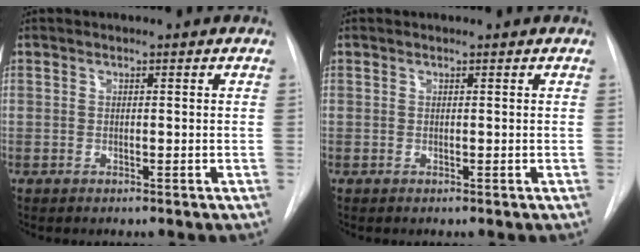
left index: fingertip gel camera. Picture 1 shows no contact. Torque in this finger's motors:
{"motor_torque": [-0.10, 0.12, 0.00, 0.00]}